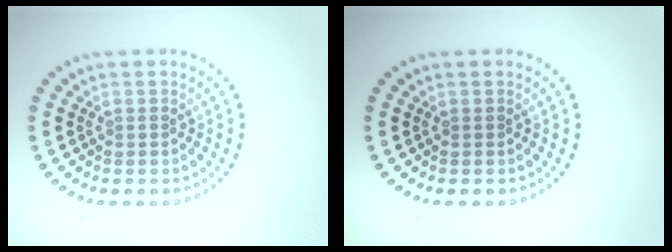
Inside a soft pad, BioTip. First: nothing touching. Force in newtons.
{"total": 0.0}